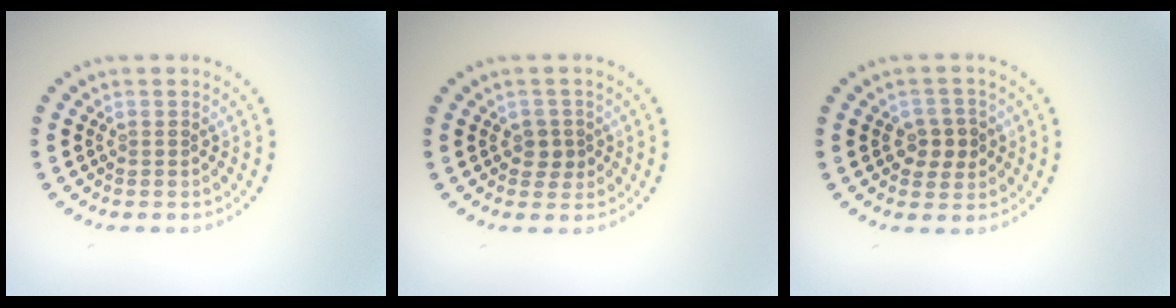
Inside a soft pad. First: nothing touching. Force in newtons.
{"total": 1.4, "press": 1.4, "slide": 0.4}
{"total": 2.6, "press": 2.5, "slide": 0.5}